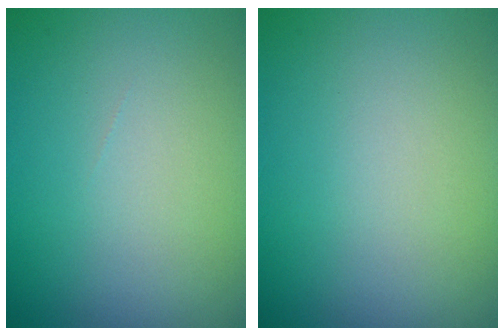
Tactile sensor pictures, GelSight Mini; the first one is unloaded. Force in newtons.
{"total": 0.0}